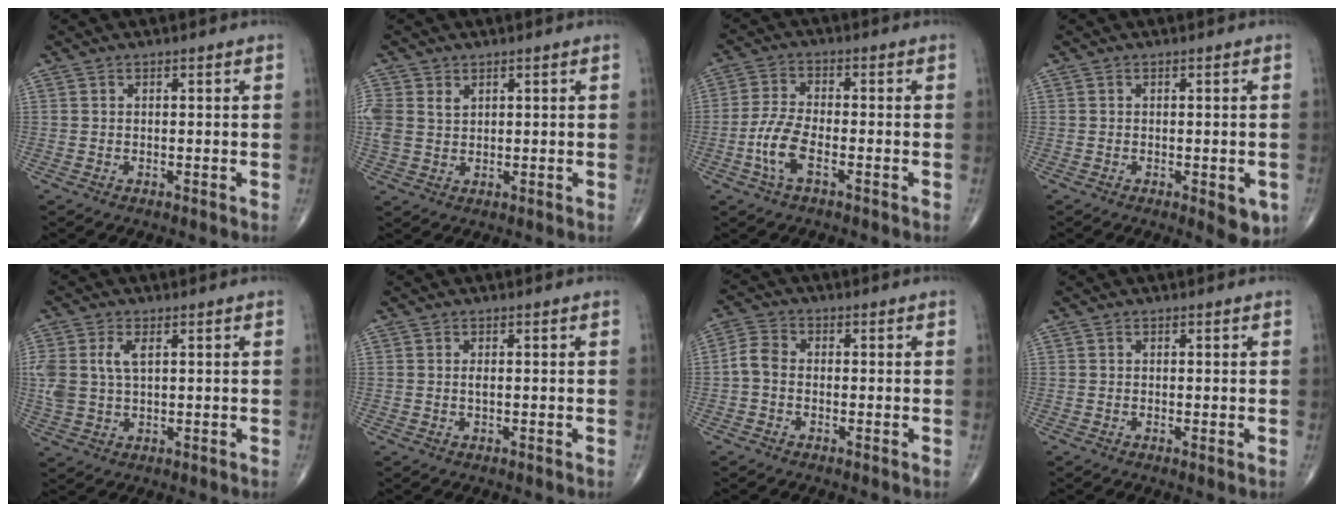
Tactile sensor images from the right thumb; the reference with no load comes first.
{"total": 6.8, "force": [2.0, 5.5, 3.4], "torque": [-0.086, 0.003, 0.043]}
{"total": 6.7, "force": [-2.6, 2.5, 5.6], "torque": [-0.128, 0.015, -0.054]}
{"total": 4.8, "force": [-1.6, 1.9, 4.1], "torque": [-0.035, -0.007, -0.016]}
{"total": 6.8, "force": [1.8, 3.8, 5.4], "torque": [-0.129, 0.008, 0.040]}
{"total": 0.7, "force": [0.0, 0.2, 0.7], "torque": [-0.016, -0.002, 0.000]}
{"total": 3.9, "force": [-0.8, 2.8, 2.6], "torque": [-0.049, 0.011, -0.027]}
{"total": 0.6, "force": [-0.1, 0.1, 0.6], "torque": [-0.015, -0.004, -0.004]}